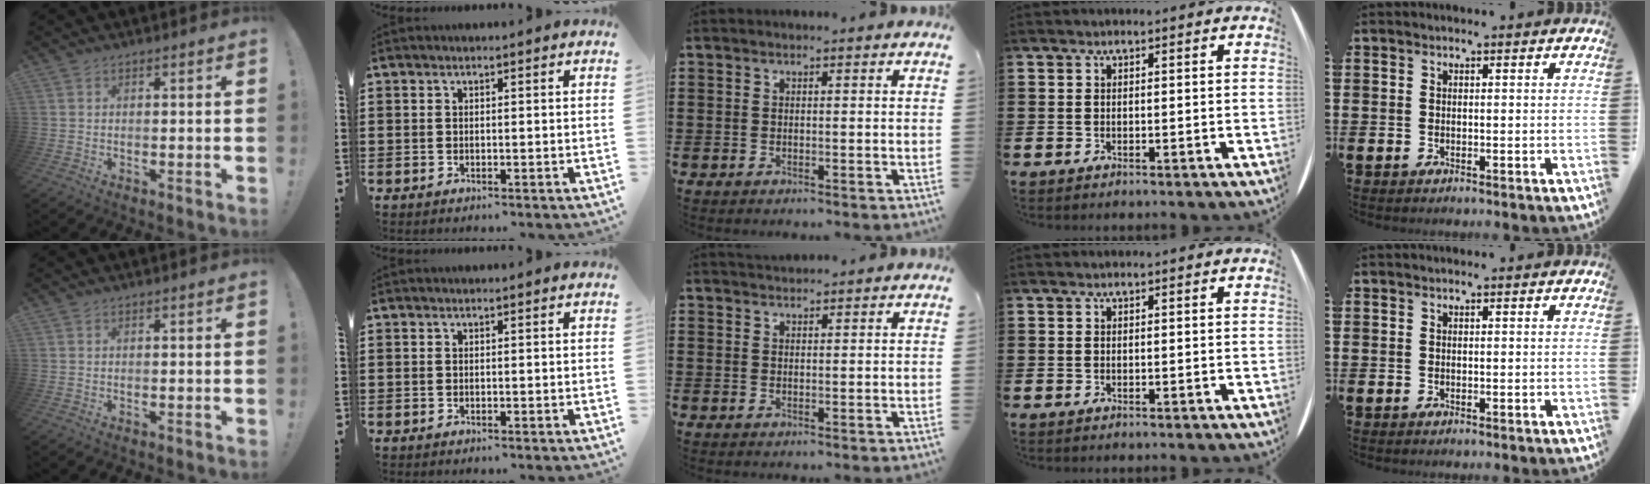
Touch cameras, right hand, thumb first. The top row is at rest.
{"middle": {"total": 1.3, "force": [1.2, 0.2, -0.1], "torque": [-0.001, 0.000, 0.024]}}